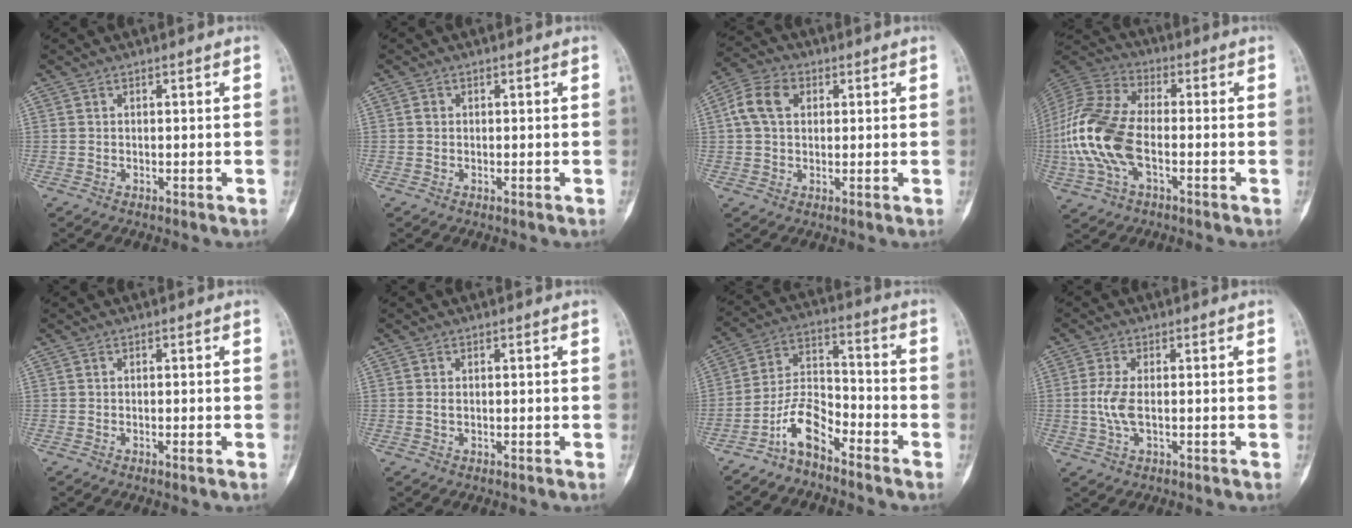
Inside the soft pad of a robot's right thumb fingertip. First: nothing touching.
{"total": 0.8, "force": [0.0, 0.7, 0.3], "torque": [-0.003, 0.002, 0.000]}
{"total": 7.4, "force": [1.7, 5.3, 4.8], "torque": [-0.089, 0.017, 0.027]}
{"total": 17.5, "force": [-3.1, 9.3, 14.5], "torque": [-0.322, 0.022, -0.061]}
{"total": 0.8, "force": [-0.4, 0.0, 0.7], "torque": [-0.010, -0.001, -0.006]}
{"total": 0.7, "force": [0.1, 0.4, 0.6], "torque": [-0.009, 0.001, 0.003]}
{"total": 8.2, "force": [-6.1, 3.2, 4.5], "torque": [-0.085, 0.069, -0.125]}
{"total": 4.6, "force": [-0.2, 1.7, 4.2], "torque": [-0.107, -0.002, -0.008]}